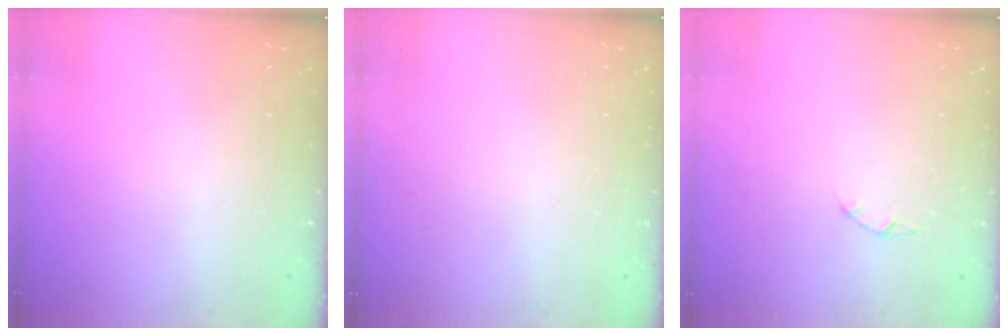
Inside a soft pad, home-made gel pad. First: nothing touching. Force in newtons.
{"total": 2.6, "press": 2.6, "slide": 0.2}
{"total": 1.4, "press": 1.4, "slide": 0.3}